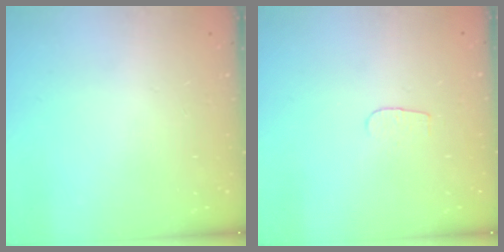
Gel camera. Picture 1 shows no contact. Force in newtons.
{"total": 3.1, "press": 3.1, "slide": 0.2}